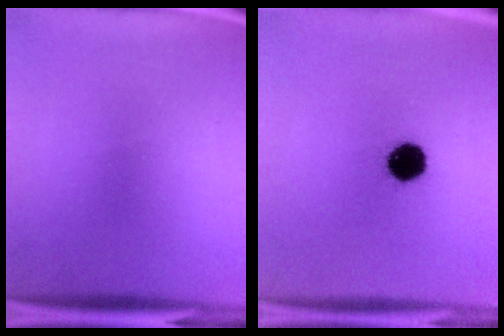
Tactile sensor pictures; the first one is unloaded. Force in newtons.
{"total": 8.3}